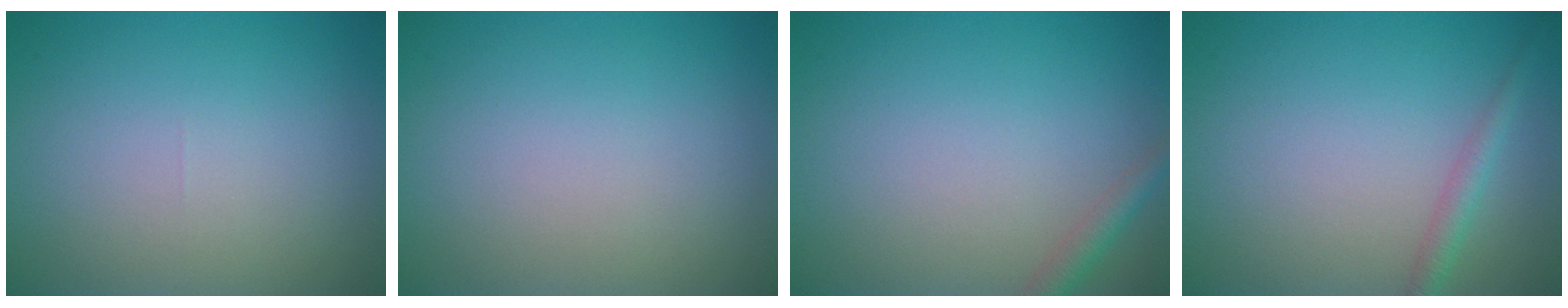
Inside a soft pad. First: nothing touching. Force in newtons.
{"total": 0.0}
{"total": 1.6, "press": 1.6, "slide": 0.1}
{"total": 1.7, "press": 1.7, "slide": 0.1}